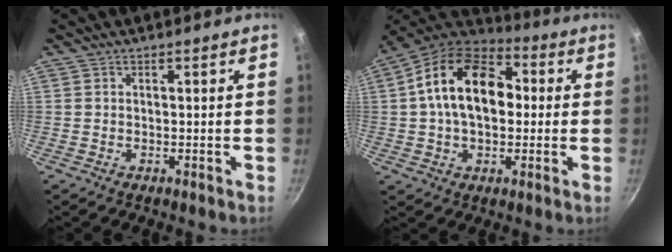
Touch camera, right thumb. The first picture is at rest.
{"total": 18.3, "force": [2.0, 11.9, 13.7], "torque": [-0.199, 0.029, 0.013]}